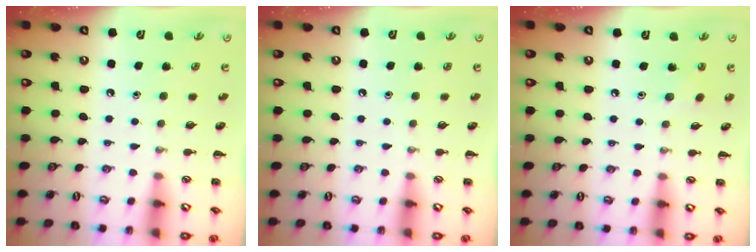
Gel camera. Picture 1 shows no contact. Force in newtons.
{"total": 0.0}
{"total": 2.6, "press": 2.5, "slide": 0.9}